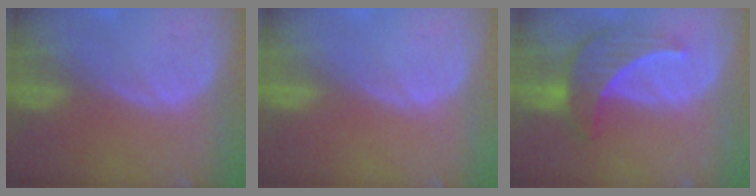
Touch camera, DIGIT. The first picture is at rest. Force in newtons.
{"total": 0.0}
{"total": 7.1, "press": 6.9, "slide": 1.8}